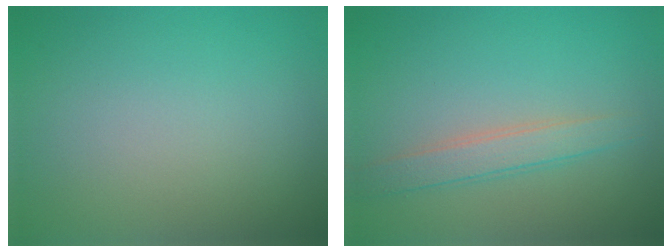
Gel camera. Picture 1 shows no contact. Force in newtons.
{"total": 2.4, "press": 2.4, "slide": 0.1}